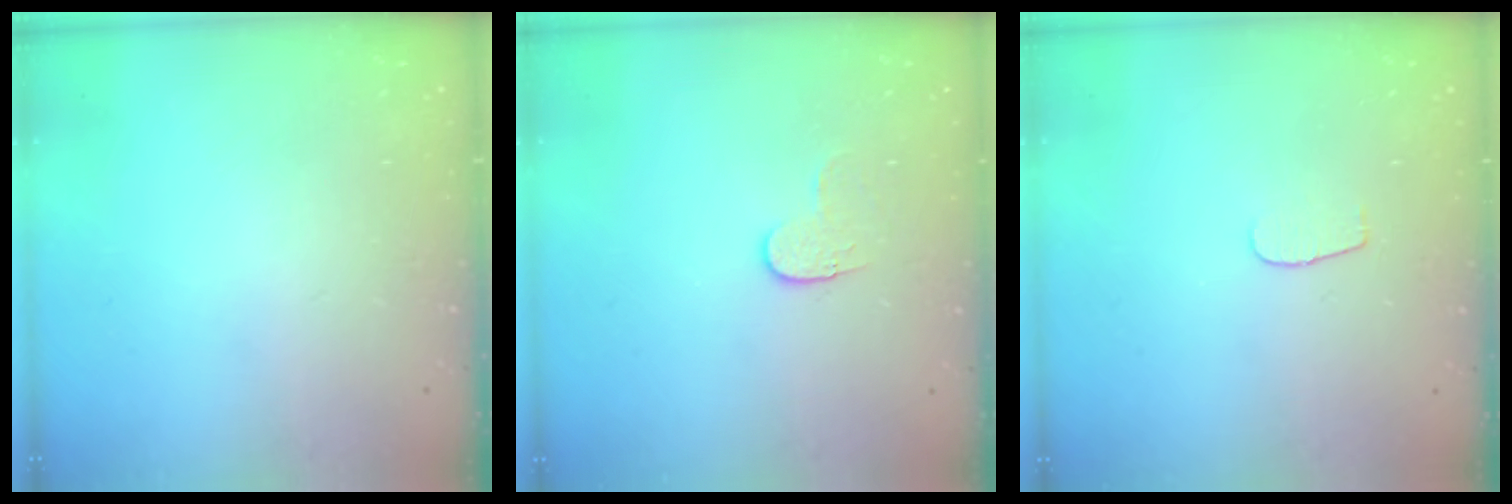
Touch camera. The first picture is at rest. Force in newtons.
{"total": 4.2, "press": 4.2, "slide": 0.5}
{"total": 3.8, "press": 3.7, "slide": 0.4}